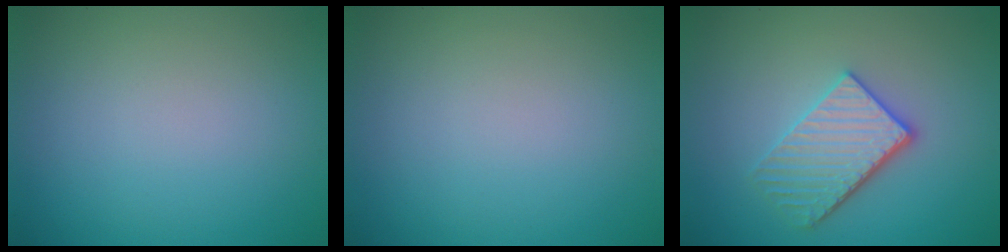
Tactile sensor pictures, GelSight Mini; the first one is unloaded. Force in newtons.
{"total": 0.0}
{"total": 3.9, "press": 3.4, "slide": 2.0}